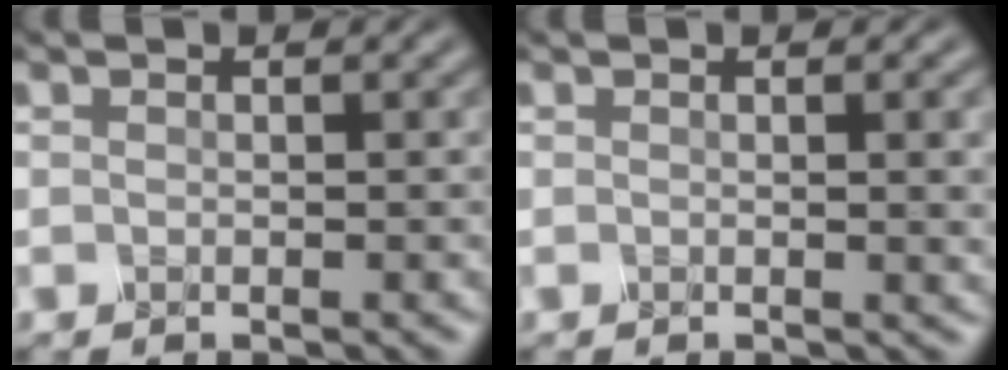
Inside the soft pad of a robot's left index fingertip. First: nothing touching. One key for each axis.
{"total": 3.0, "fx": 0.3, "fy": 1.0, "fz": 2.9, "tx": -0.025, "ty": 0.003, "tz": 0.000}